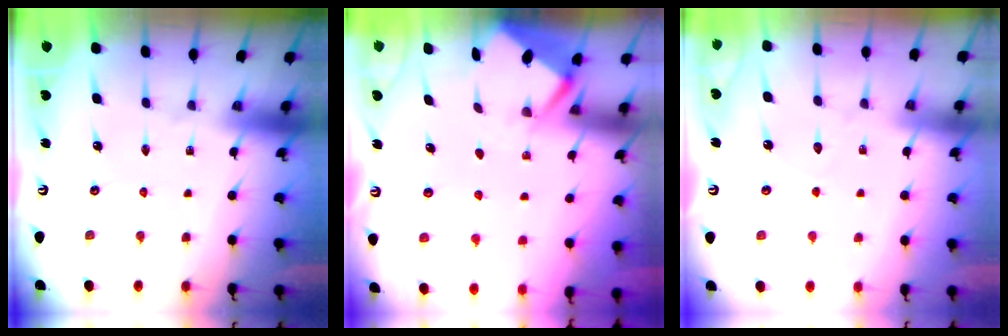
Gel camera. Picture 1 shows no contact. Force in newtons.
{"total": 2.6, "press": 2.6, "slide": 0.4}
{"total": 4.0, "press": 4.0, "slide": 0.4}